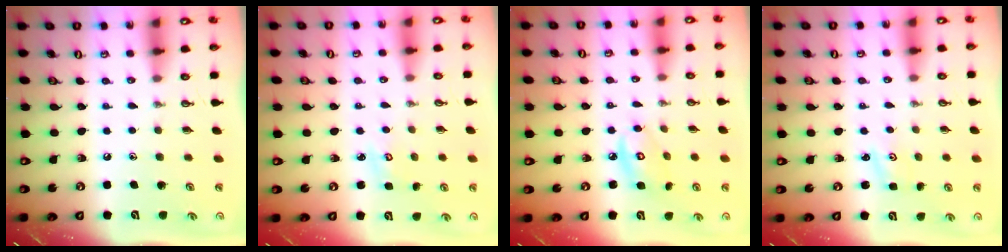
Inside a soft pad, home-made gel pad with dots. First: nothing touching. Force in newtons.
{"total": 2.6, "press": 2.6, "slide": 0.3}
{"total": 6.7, "press": 6.7, "slide": 0.3}
{"total": 1.3, "press": 1.3, "slide": 0.2}